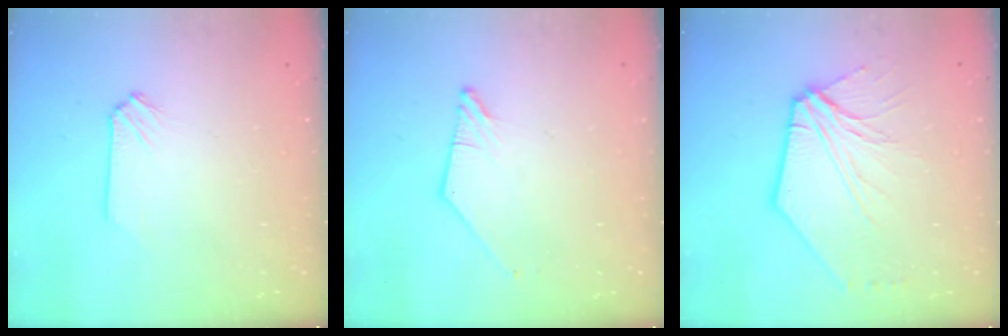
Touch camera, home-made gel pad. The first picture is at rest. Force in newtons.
{"total": 0.8, "press": 0.8, "slide": 0.2}
{"total": 11.0, "press": 10.8, "slide": 1.8}